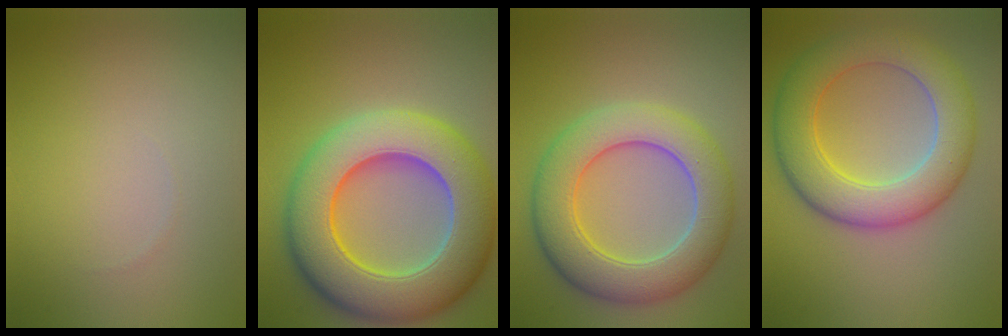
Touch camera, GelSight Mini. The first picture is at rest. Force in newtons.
{"total": 13.3, "press": 13.1, "slide": 2.1}
{"total": 8.4, "press": 8.4, "slide": 0.4}
{"total": 8.3, "press": 8.3, "slide": 0.2}